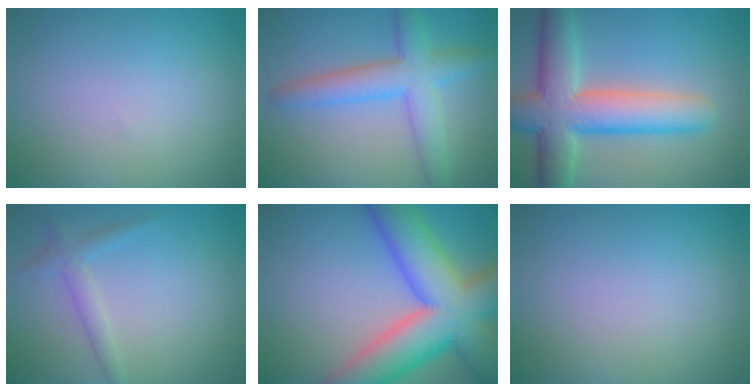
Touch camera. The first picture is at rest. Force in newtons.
{"total": 5.4, "press": 5.3, "slide": 0.3}
{"total": 8.9, "press": 8.9, "slide": 0.5}
{"total": 1.9, "press": 1.9, "slide": 0.2}
{"total": 13.1, "press": 13.1, "slide": 0.7}
{"total": 0.0}